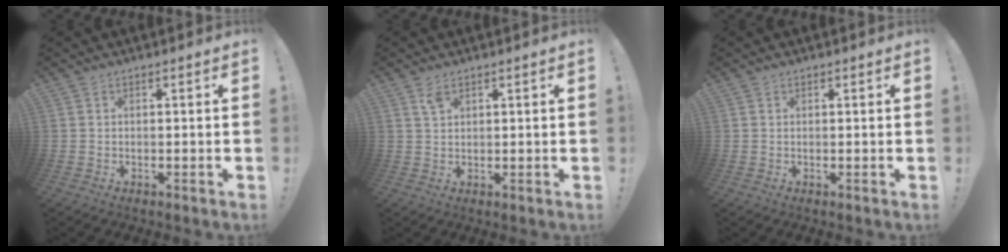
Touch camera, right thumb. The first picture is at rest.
{"total": 3.0, "force": [1.9, 1.5, 1.8], "torque": [-0.030, -0.005, 0.034]}
{"total": 0.5, "force": [0.4, 0.3, -0.1], "torque": [0.006, -0.002, 0.007]}